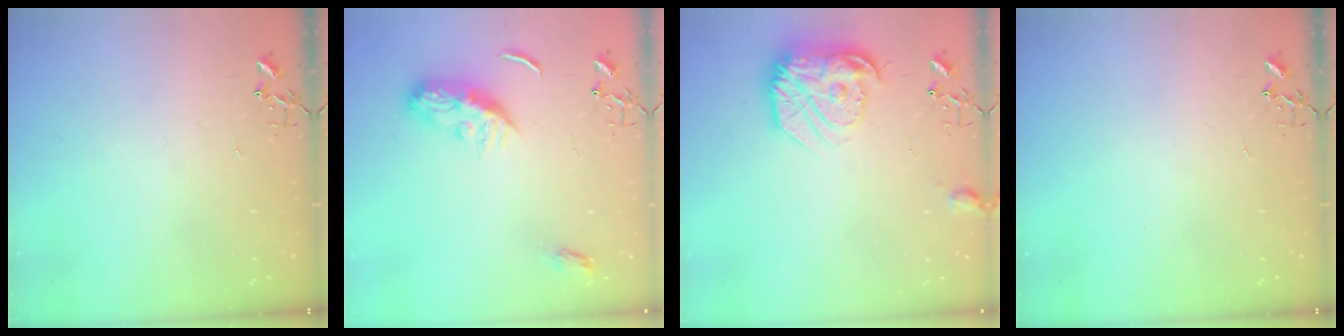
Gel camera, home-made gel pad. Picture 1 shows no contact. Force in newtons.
{"total": 9.5, "press": 9.5, "slide": 0.2}
{"total": 17.9, "press": 17.9, "slide": 1.2}
{"total": 0.0}